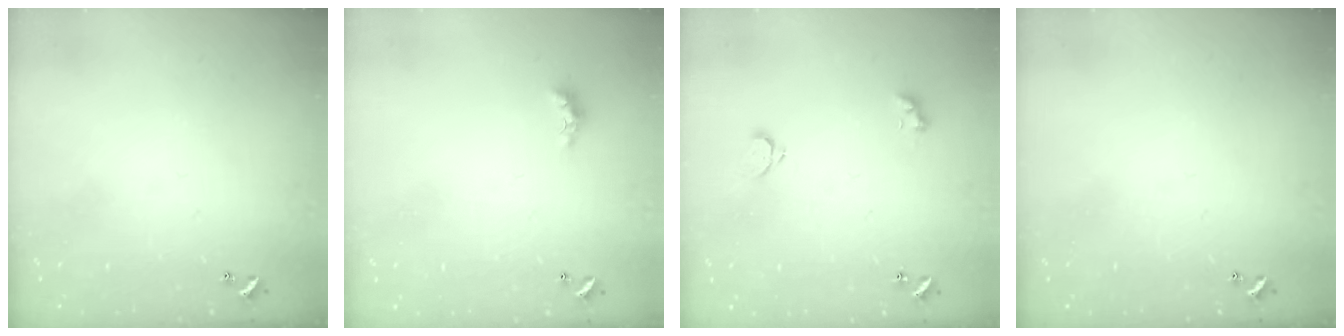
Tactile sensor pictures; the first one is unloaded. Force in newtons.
{"total": 2.0, "press": 1.9, "slide": 0.6}
{"total": 2.5, "press": 2.4, "slide": 0.5}
{"total": 0.0}